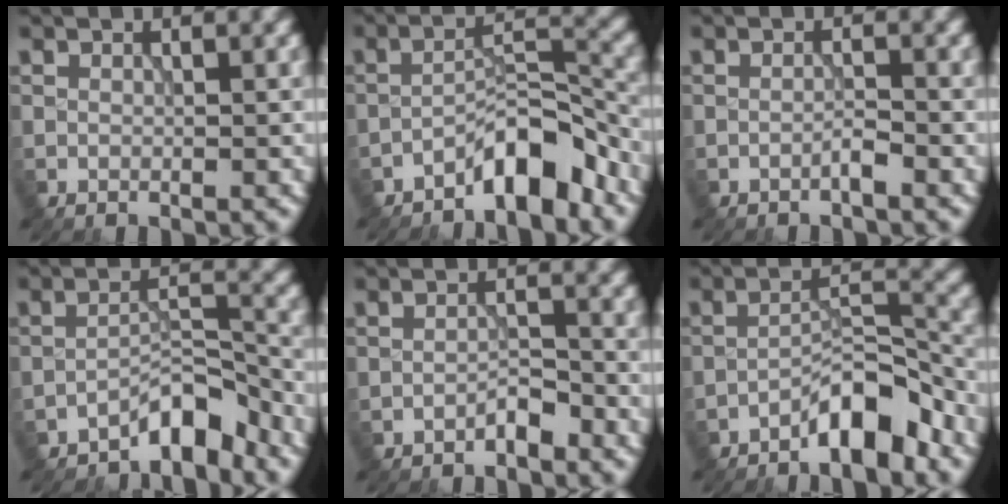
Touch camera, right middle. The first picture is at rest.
{"total": 5.1, "force": [-3.8, 1.2, 3.2], "torque": [-0.043, 0.020, -0.072]}
{"total": 1.0, "force": [-0.7, 0.0, 0.7], "torque": [-0.012, 0.006, -0.016]}
{"total": 3.9, "force": [-3.3, 0.8, 1.8], "torque": [-0.022, 0.017, -0.063]}
{"total": 1.5, "force": [-1.3, 0.3, 0.7], "torque": [-0.012, 0.008, -0.024]}
{"total": 5.1, "force": [-3.7, 1.2, 3.3], "torque": [-0.048, 0.019, -0.069]}